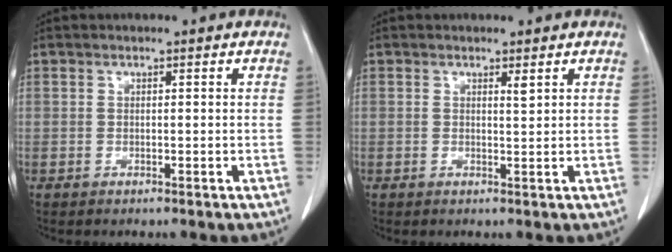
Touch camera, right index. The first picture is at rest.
{"total": 0.9, "force": [0.6, 0.0, 0.7], "torque": [-0.013, -0.005, 0.010]}